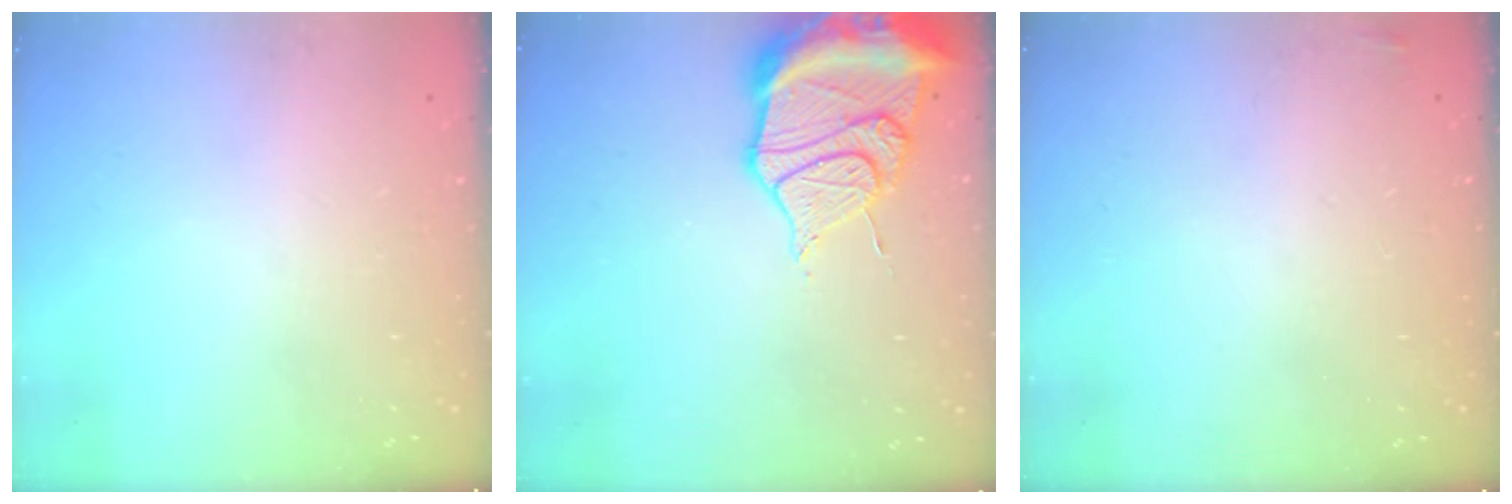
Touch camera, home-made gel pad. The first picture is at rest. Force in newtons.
{"total": 19.4, "press": 19.4, "slide": 1.9}
{"total": 2.2, "press": 2.1, "slide": 0.7}